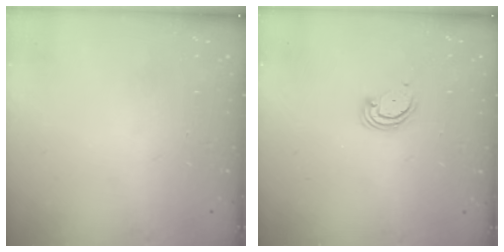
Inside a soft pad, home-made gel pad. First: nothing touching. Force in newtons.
{"total": 2.9, "press": 2.9, "slide": 0.3}